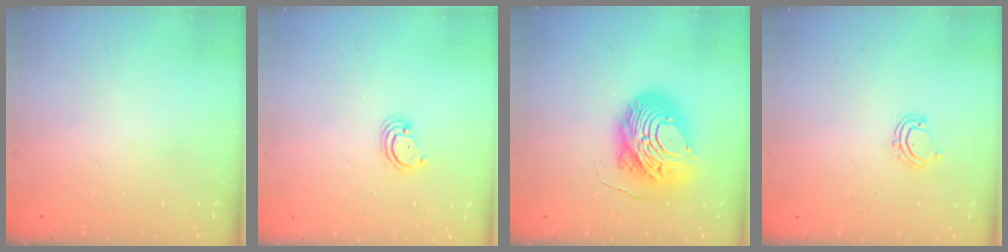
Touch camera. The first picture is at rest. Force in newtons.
{"total": 2.8, "press": 2.8, "slide": 0.3}
{"total": 14.3, "press": 14.3, "slide": 1.4}
{"total": 5.6, "press": 5.4, "slide": 1.5}